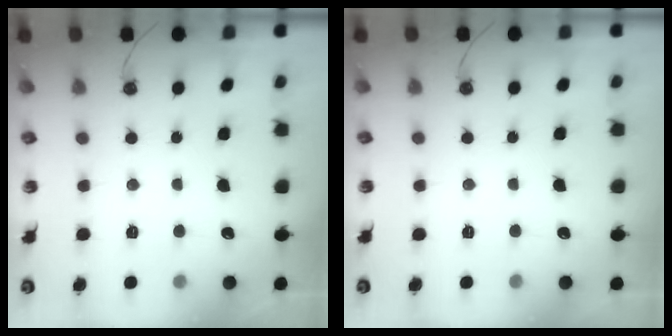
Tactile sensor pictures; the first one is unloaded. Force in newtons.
{"total": 4.3, "press": 0.3, "slide": 4.3}